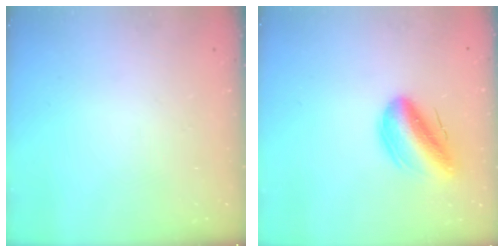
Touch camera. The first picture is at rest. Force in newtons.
{"total": 13.6, "press": 13.1, "slide": 3.7}